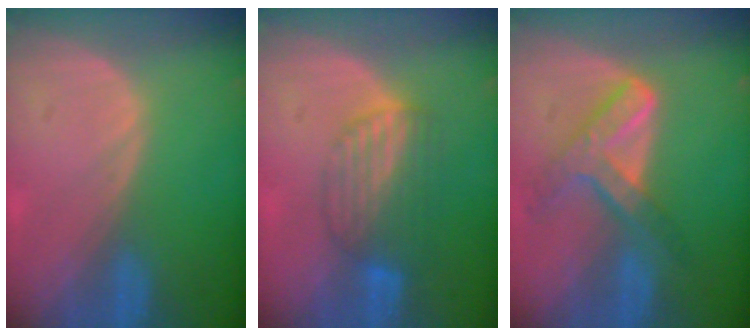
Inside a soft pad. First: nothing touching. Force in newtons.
{"total": 6.7, "press": 6.1, "slide": 2.8}
{"total": 7.3, "press": 6.2, "slide": 3.8}